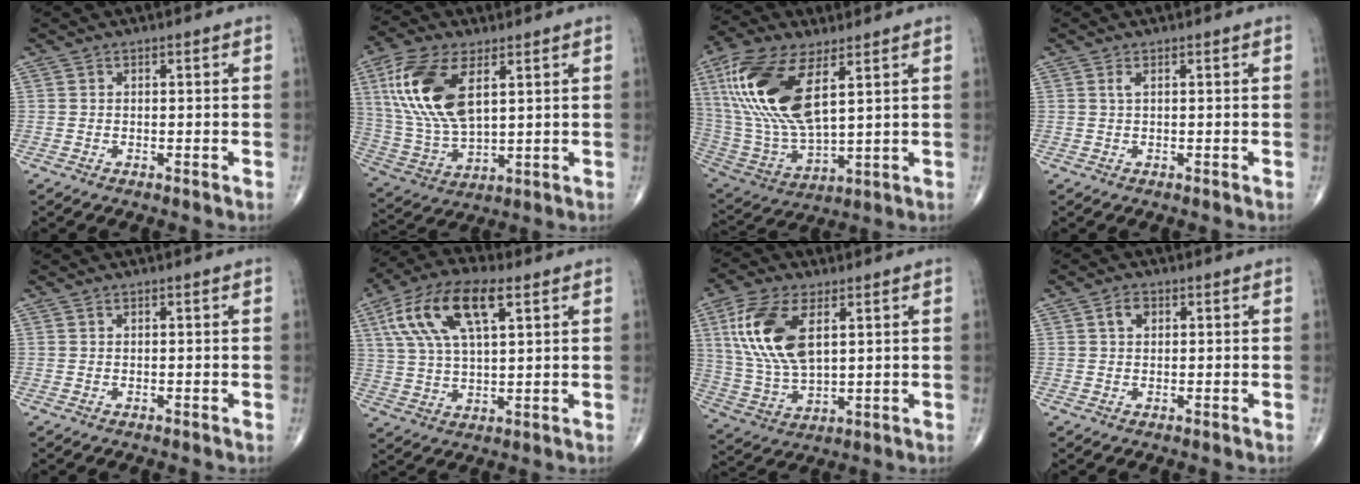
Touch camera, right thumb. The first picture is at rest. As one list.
[{"total": 17.1, "force": [5.8, 8.4, 13.8], "torque": [-0.290, -0.013, 0.117]}, {"total": 21.9, "force": [7.7, 9.6, 18.1], "torque": [-0.394, -0.025, 0.150]}, {"total": 0.8, "force": [0.3, 0.1, 0.8], "torque": [-0.026, 0.003, 0.007]}, {"total": 0.0}, {"total": 15.6, "force": [6.3, 6.5, 12.7], "torque": [-0.252, 0.008, 0.114]}, {"total": 15.4, "force": [4.9, 7.6, 12.5], "torque": [-0.262, -0.010, 0.101]}, {"total": 2.4, "force": [0.9, 1.6, 1.6], "torque": [-0.026, 0.004, 0.014]}]